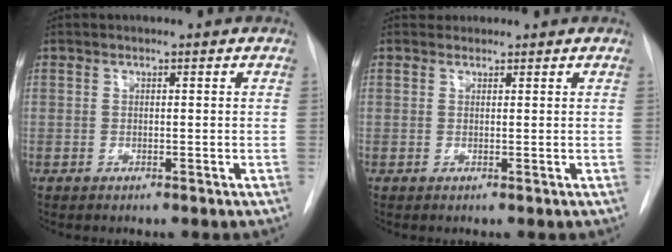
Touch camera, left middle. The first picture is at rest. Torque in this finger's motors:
{"motor_torque": [0.05, -0.05, -0.04, 0.00]}